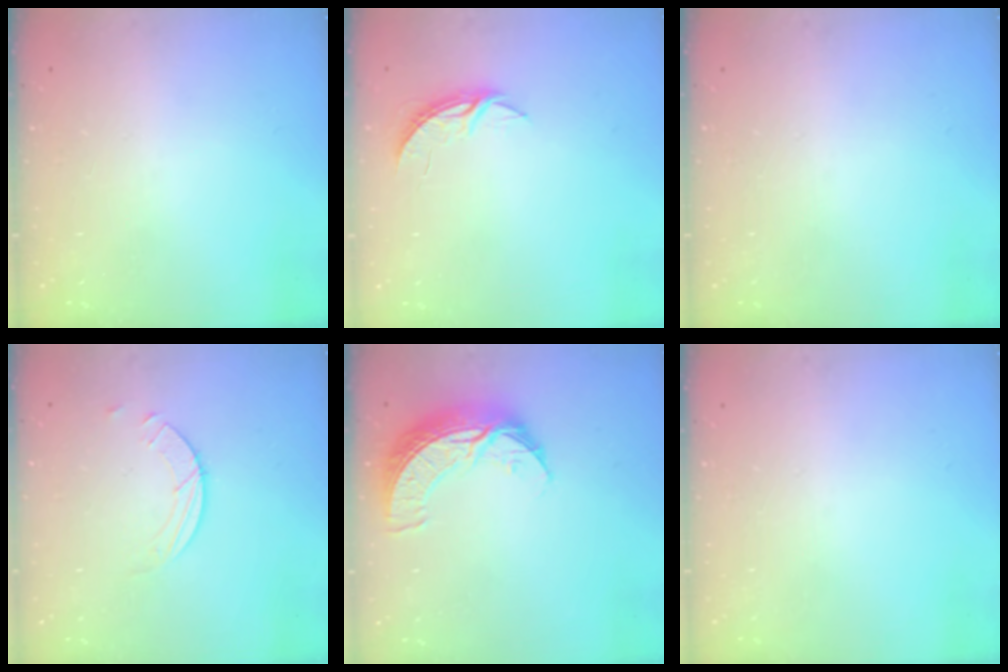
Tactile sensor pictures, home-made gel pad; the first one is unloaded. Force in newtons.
{"total": 3.7, "press": 3.7, "slide": 0.3}
{"total": 0.0}
{"total": 2.6, "press": 2.6, "slide": 0.3}
{"total": 10.3, "press": 10.2, "slide": 0.7}
{"total": 0.0}